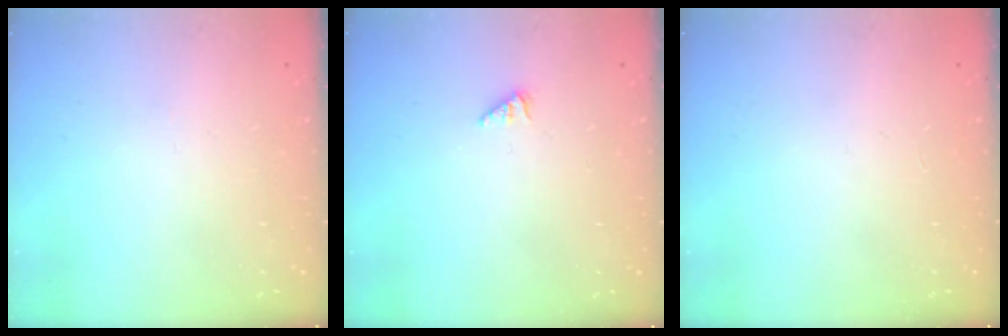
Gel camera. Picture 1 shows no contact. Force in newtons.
{"total": 0.0}
{"total": 0.0}